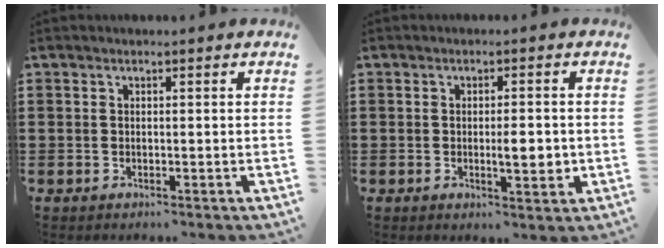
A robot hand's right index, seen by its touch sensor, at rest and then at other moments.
{"total": 4.2, "force": [-0.4, 1.0, 4.1], "torque": [-0.060, -0.004, -0.009]}